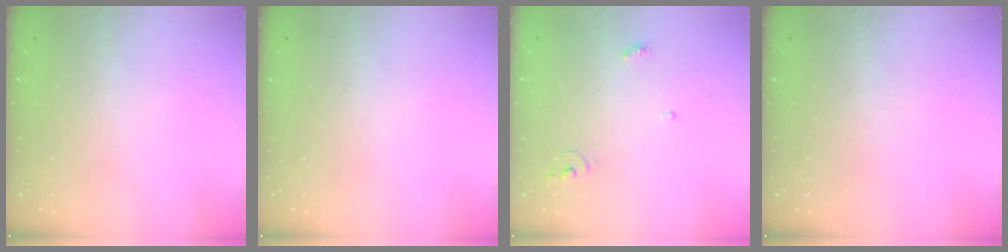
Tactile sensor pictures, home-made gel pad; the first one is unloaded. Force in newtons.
{"total": 0.0}
{"total": 3.8, "press": 3.8, "slide": 0.4}
{"total": 0.0}